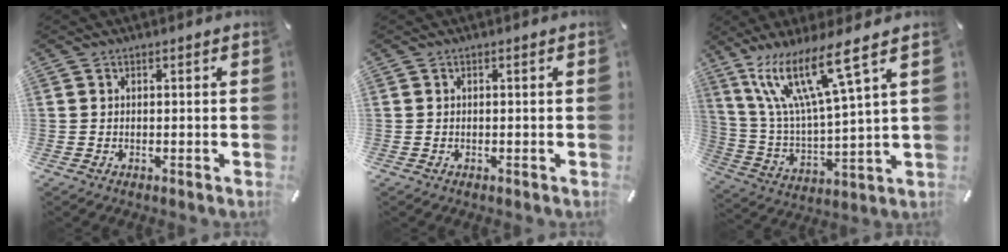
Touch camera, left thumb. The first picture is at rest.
{"total": 0.0}
{"total": 17.6, "force": [11.0, 2.9, 13.4], "torque": [-0.298, -0.053, 0.178]}